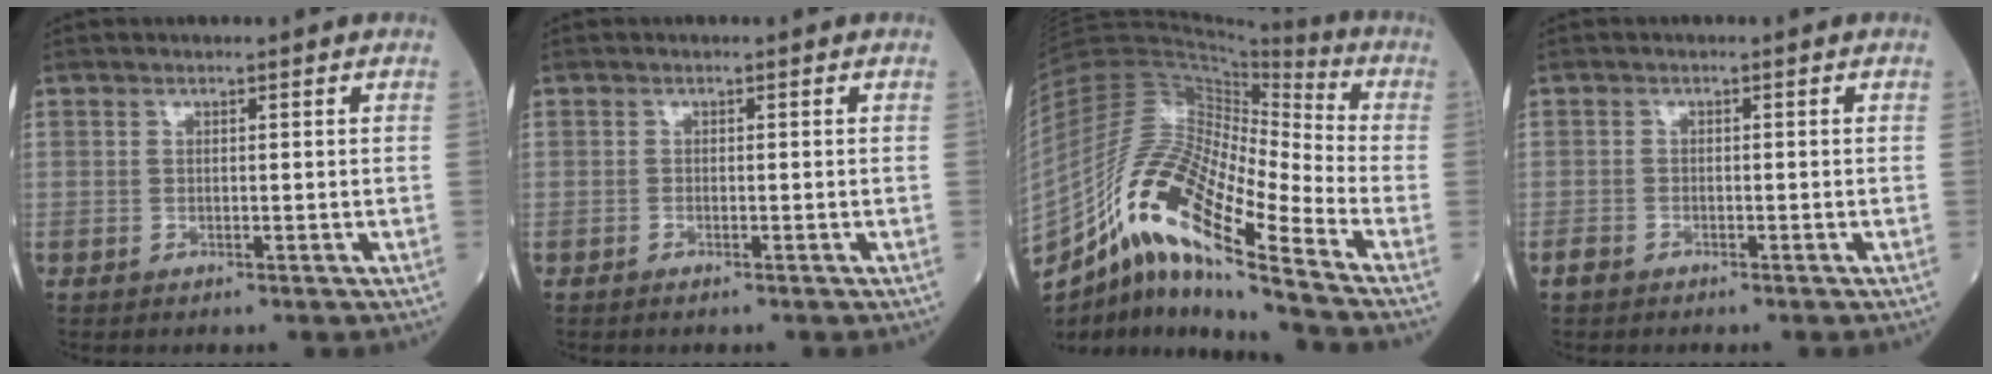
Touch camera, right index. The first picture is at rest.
{"total": 0.6, "force": [-0.5, 0.0, 0.3], "torque": [-0.008, -0.001, -0.009]}
{"total": 18.7, "force": [-12.0, 2.3, 14.2], "torque": [-0.287, 0.002, -0.216]}
{"total": 1.4, "force": [-1.2, 0.8, 0.3], "torque": [-0.010, 0.002, -0.022]}